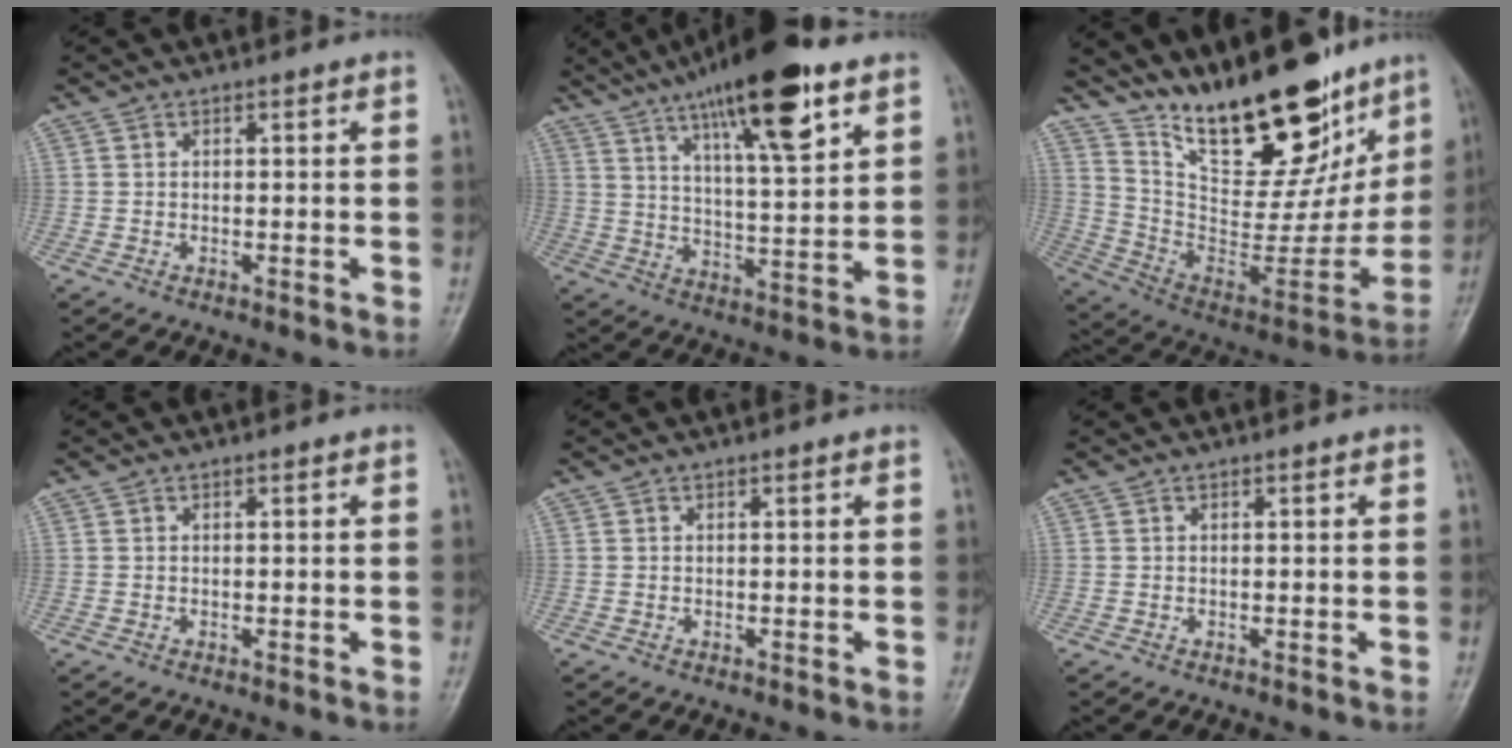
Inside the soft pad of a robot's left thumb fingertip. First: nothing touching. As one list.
[{"total": 19.0, "force": [11.0, 4.5, 14.8], "torque": [-0.224, -0.038, 0.184]}, {"total": 27.2, "force": [19.4, 10.5, 15.9], "torque": [-0.201, -0.099, 0.327]}, {"total": 0.0}, {"total": 0.0}, {"total": 0.0}]